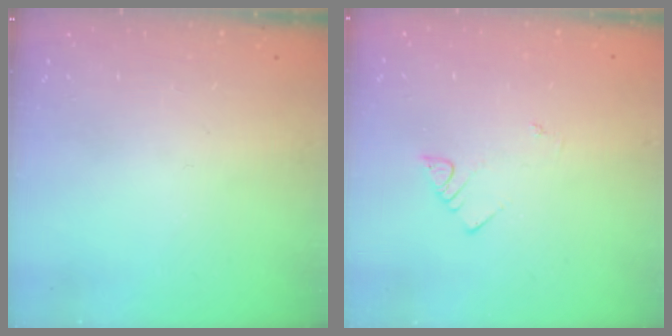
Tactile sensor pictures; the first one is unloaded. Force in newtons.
{"total": 2.2, "press": 2.2, "slide": 0.3}